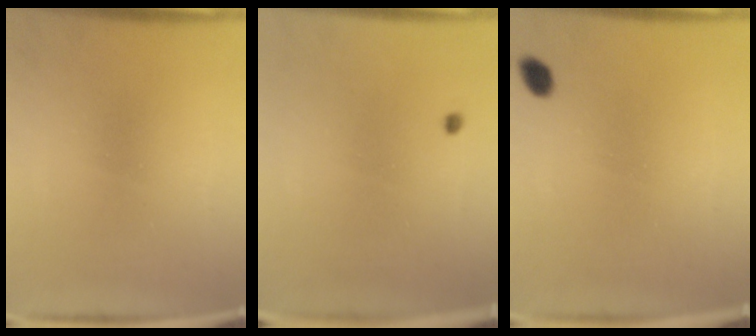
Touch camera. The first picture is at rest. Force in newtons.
{"total": 0.5}
{"total": 2.0}